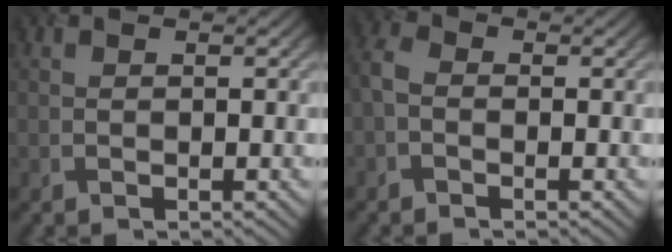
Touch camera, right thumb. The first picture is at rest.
{"total": 2.5, "force": [-0.9, 1.6, 1.6], "torque": [-0.049, 0.004, -0.030]}